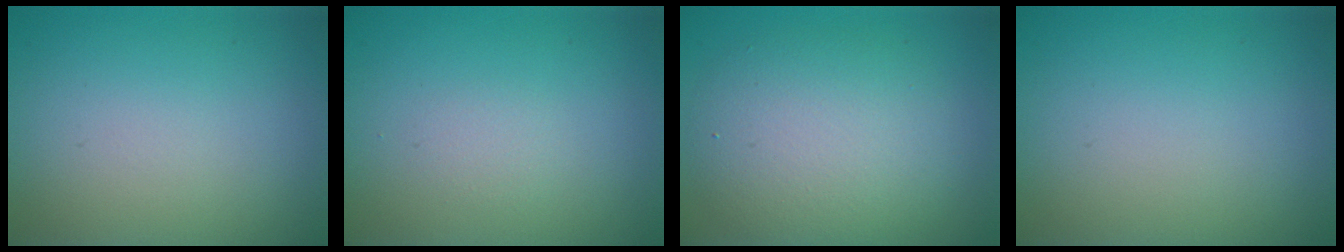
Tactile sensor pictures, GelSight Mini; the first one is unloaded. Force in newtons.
{"total": 0.8, "press": 0.7, "slide": 0.1}
{"total": 6.0, "press": 6.0, "slide": 0.3}
{"total": 0.0}